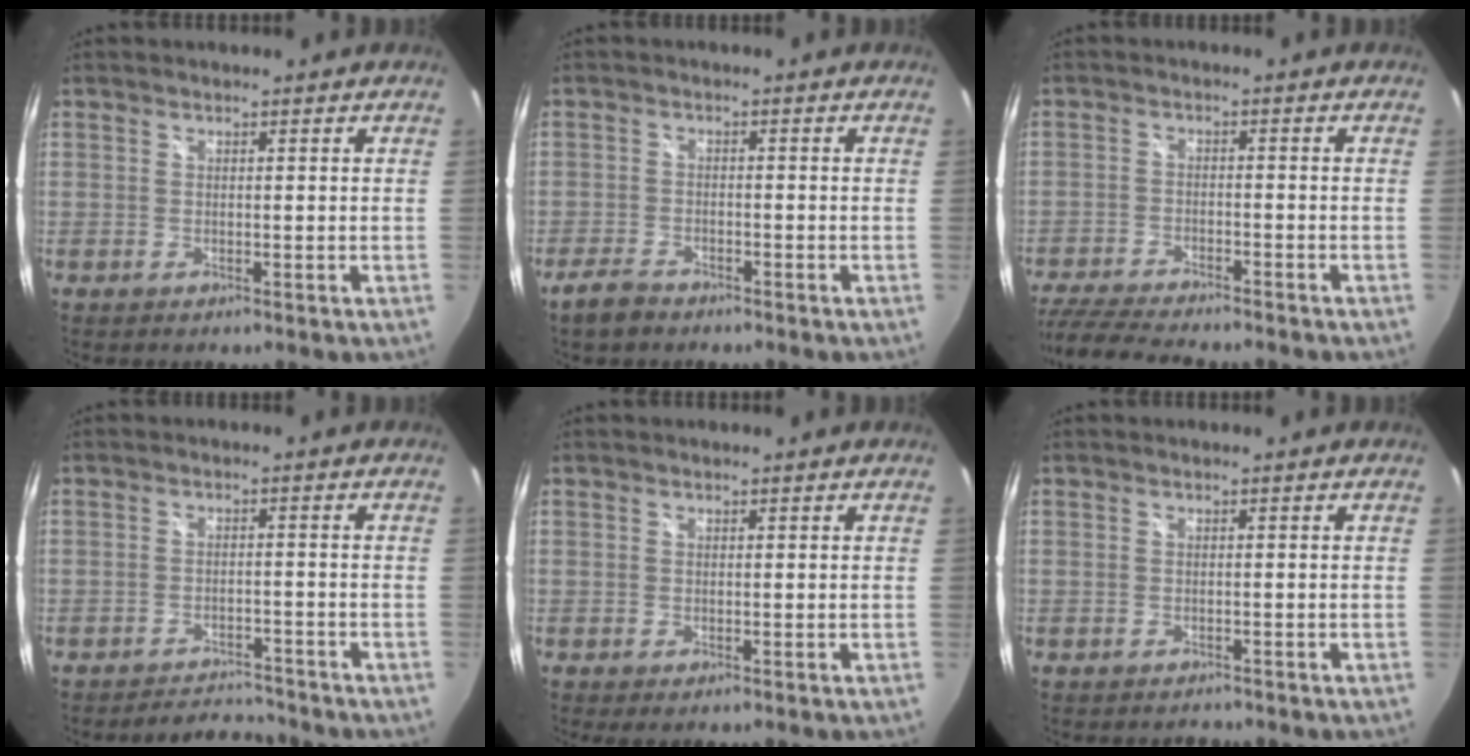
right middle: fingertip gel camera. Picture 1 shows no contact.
{"total": 4.0, "force": [-3.2, 1.6, 1.7], "torque": [-0.052, 0.000, -0.061]}
{"total": 13.7, "force": [-12.0, 2.4, 6.1], "torque": [-0.144, -0.027, -0.200]}
{"total": 5.6, "force": [-5.5, 0.8, 0.3], "torque": [-0.019, 0.006, -0.083]}
{"total": 0.0}
{"total": 1.3, "force": [-1.2, 0.5, 0.0], "torque": [-0.004, -0.003, -0.016]}